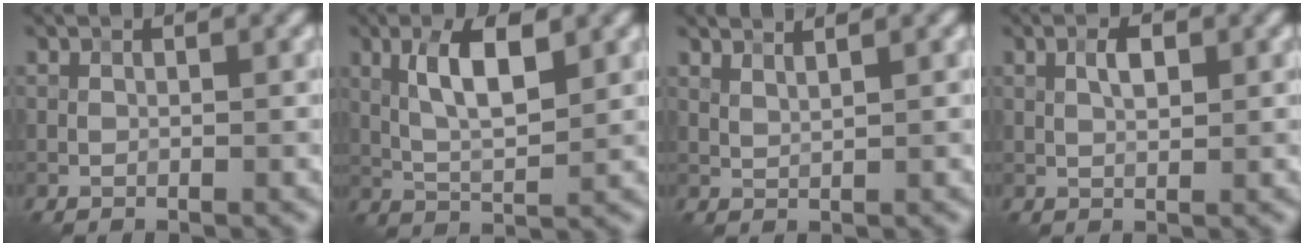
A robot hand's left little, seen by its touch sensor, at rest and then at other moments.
{"total": 5.6, "force": [1.7, 1.9, 5.0], "torque": [-0.096, -0.001, 0.031]}
{"total": 2.2, "force": [1.8, 0.4, 1.1], "torque": [-0.018, 0.000, 0.023]}
{"total": 1.9, "force": [0.5, 0.9, 1.7], "torque": [-0.032, 0.001, 0.007]}